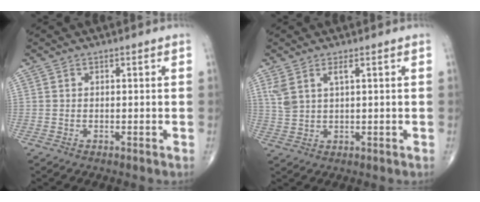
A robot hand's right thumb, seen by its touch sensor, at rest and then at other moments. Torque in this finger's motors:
{"motor_torque": [0.03, 0.10, 0.30, 0.18, 0.06]}